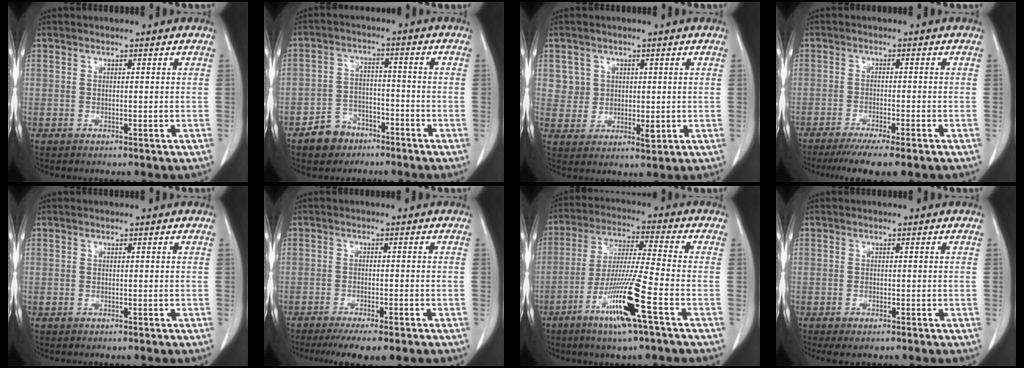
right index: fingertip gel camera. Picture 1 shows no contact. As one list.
[{"total": 6.0, "force": [-3.9, 4.3, 1.1], "torque": [-0.014, 0.017, -0.063]}, {"total": 4.6, "force": [1.5, 4.2, 1.0], "torque": [-0.006, -0.005, 0.030]}, {"total": 8.8, "force": [-6.8, 0.4, 5.7], "torque": [-0.070, -0.018, -0.102]}, {"total": 0.0}, {"total": 7.4, "force": [-5.6, 0.9, 4.9], "torque": [-0.059, -0.014, -0.082]}, {"total": 12.6, "force": [-5.8, -0.6, 11.1], "torque": [-0.219, -0.020, -0.113]}, {"total": 2.0, "force": [-1.3, 0.8, 1.4], "torque": [-0.019, -0.004, -0.016]}]